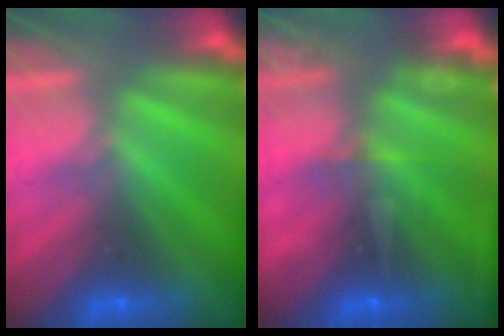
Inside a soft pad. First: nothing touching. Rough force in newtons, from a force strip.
{"total": 7.5}